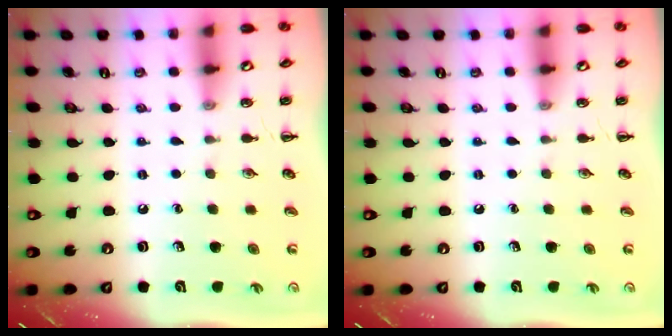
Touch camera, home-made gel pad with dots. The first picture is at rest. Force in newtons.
{"total": 0.0}